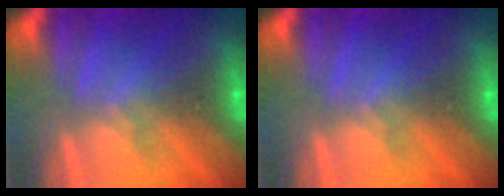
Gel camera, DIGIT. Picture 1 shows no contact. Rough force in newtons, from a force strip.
{"total": 0.0}